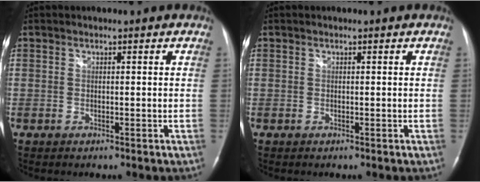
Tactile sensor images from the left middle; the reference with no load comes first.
{"total": 0.0}